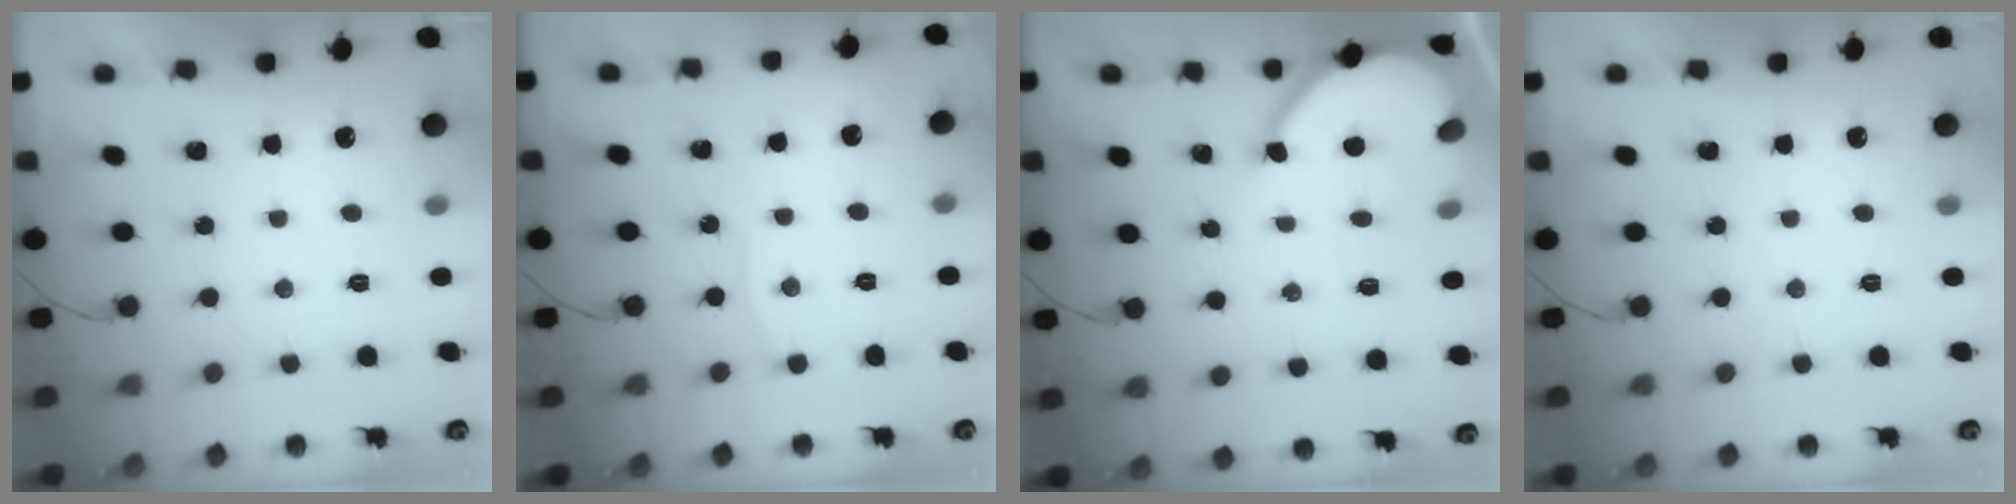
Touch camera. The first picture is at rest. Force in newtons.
{"total": 3.3, "press": 3.3, "slide": 0.5}
{"total": 6.7, "press": 6.7, "slide": 0.6}
{"total": 0.0}